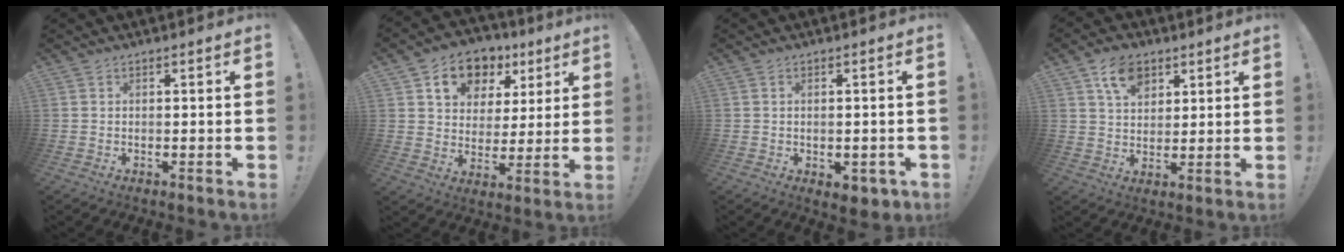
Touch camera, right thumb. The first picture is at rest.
{"total": 13.3, "force": [6.8, 9.9, 5.8], "torque": [-0.091, -0.028, 0.128]}
{"total": 3.6, "force": [-1.0, 2.1, 2.8], "torque": [-0.030, 0.003, -0.011]}
{"total": 9.4, "force": [5.2, 6.3, 4.7], "torque": [-0.078, -0.012, 0.098]}